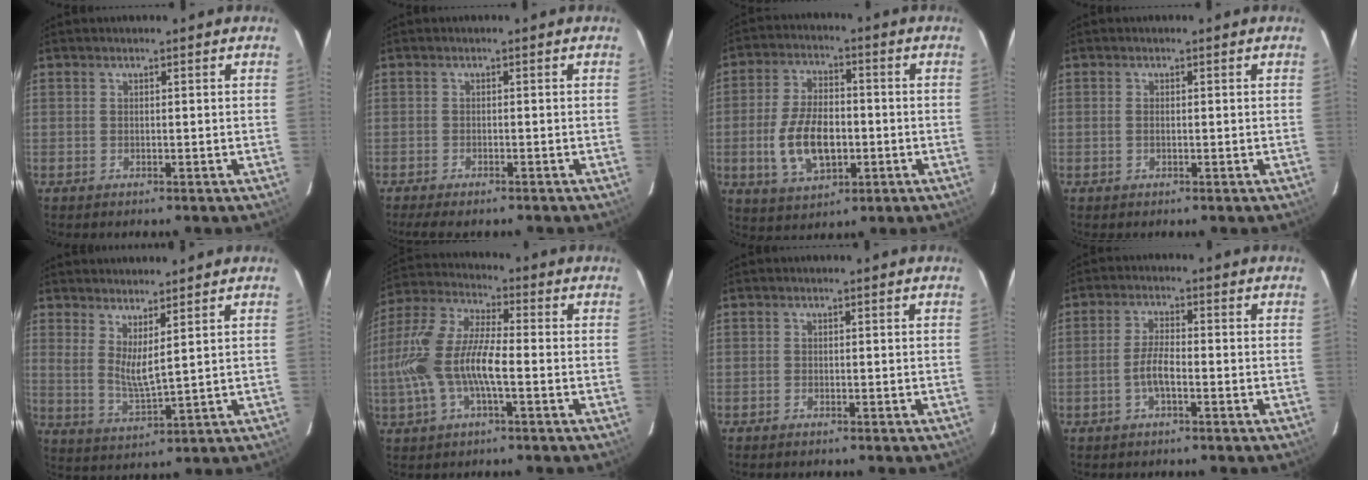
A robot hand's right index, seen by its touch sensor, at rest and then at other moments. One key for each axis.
{"total": 5.2, "fx": -4.3, "fy": 1.4, "fz": 2.6, "tx": -0.063, "ty": -0.019, "tz": -0.069}
{"total": 12.3, "fx": -2.5, "fy": 6.7, "fz": 10.0, "tx": -0.202, "ty": 0.004, "tz": -0.035}
{"total": 0.8, "fx": -0.1, "fy": 0.5, "fz": 0.6, "tx": -0.012, "ty": 0.001, "tz": -0.002}
{"total": 5.6, "fx": 3.5, "fy": 0.6, "fz": 4.4, "tx": -0.080, "ty": -0.018, "tz": 0.063}
{"total": 14.1, "fx": -2.9, "fy": 4.6, "fz": 13.1, "tx": -0.275, "ty": 0.003, "tz": -0.056}
{"total": 0.7, "fx": -0.6, "fy": 0.2, "fz": 0.1, "tx": -0.004, "ty": 0.000, "tz": -0.011}
{"total": 4.3, "fx": -1.6, "fy": 1.1, "fz": 3.8, "tx": -0.081, "ty": 0.006, "tz": -0.031}